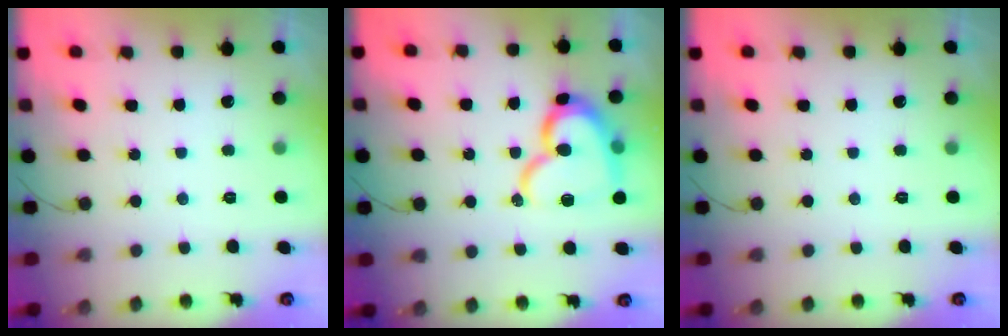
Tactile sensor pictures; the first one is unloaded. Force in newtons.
{"total": 17.1, "press": 17.0, "slide": 1.7}
{"total": 0.0}